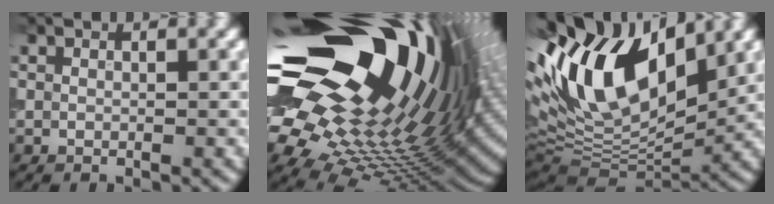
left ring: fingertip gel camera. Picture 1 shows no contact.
{"total": 21.9, "force": [6.7, 11.8, 17.2], "torque": [-0.281, 0.002, 0.112]}
{"total": 14.3, "force": [4.8, 7.1, 11.5], "torque": [-0.208, 0.019, 0.079]}